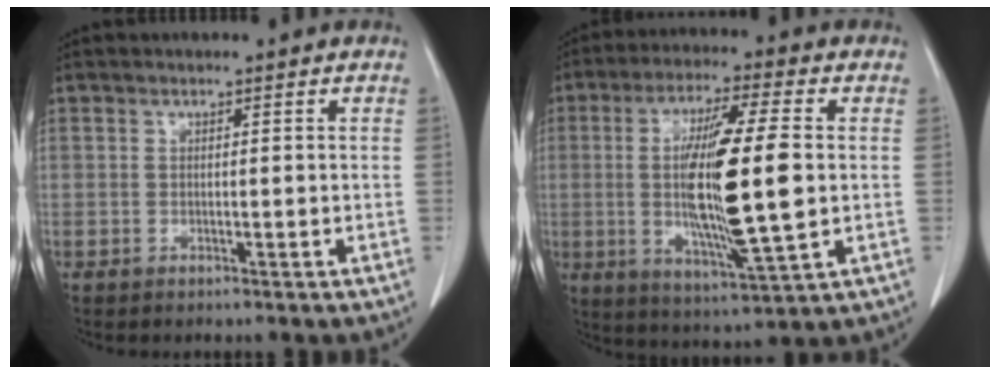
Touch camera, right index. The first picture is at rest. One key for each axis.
{"total": 16.1, "fx": -0.1, "fy": 1.4, "fz": 16.0, "tx": -0.298, "ty": -0.016, "tz": -0.004}